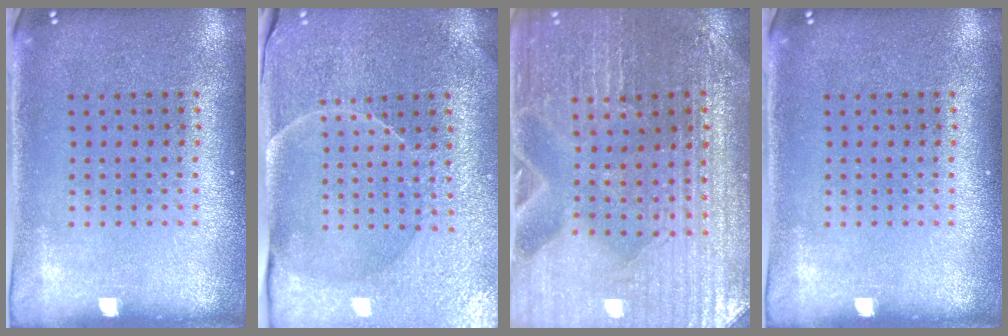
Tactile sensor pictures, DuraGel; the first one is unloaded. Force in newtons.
{"total": 3.8, "press": 3.7, "slide": 0.8}
{"total": 2.5, "press": 2.4, "slide": 0.4}
{"total": 0.0}